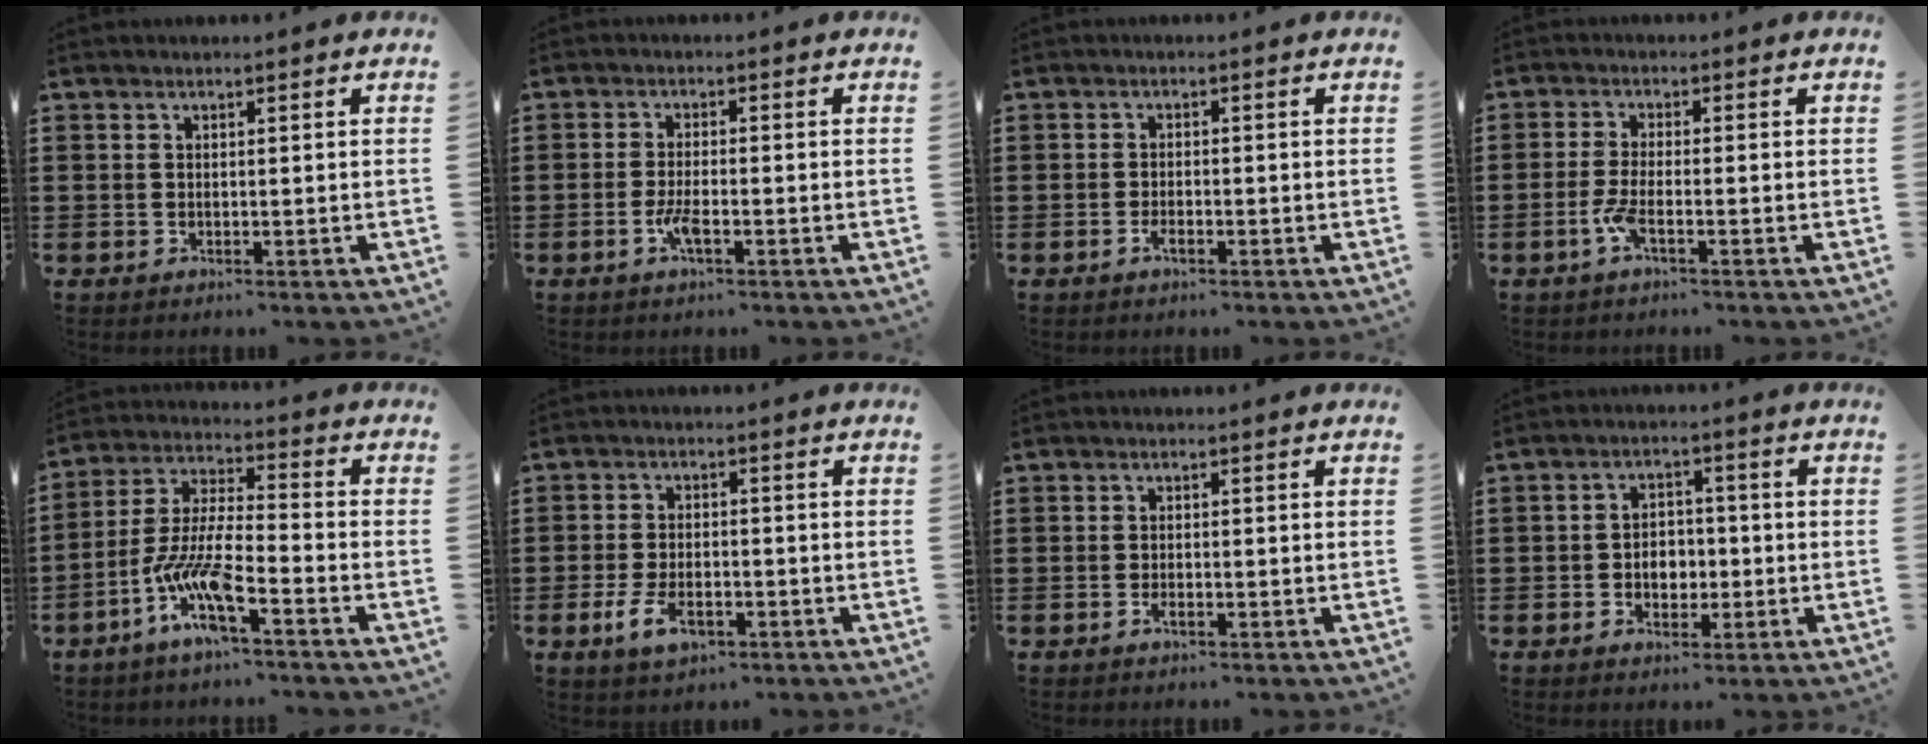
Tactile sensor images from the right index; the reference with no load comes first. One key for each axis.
{"total": 3.4, "fx": -1.6, "fy": 0.5, "fz": 3.0, "tx": -0.071, "ty": -0.008, "tz": -0.034}
{"total": 1.5, "fx": -1.0, "fy": 0.5, "fz": 1.1, "tx": -0.021, "ty": -0.003, "tz": -0.018}
{"total": 3.5, "fx": -1.8, "fy": 0.5, "fz": 3.0, "tx": -0.079, "ty": -0.010, "tz": -0.041}
{"total": 9.8, "fx": -5.6, "fy": 1.9, "fz": 7.9, "tx": -0.187, "ty": -0.011, "tz": -0.113}
{"total": 4.8, "fx": -2.1, "fy": 2.5, "fz": 3.5, "tx": -0.087, "ty": -0.005, "tz": -0.044}
{"total": 1.1, "fx": -0.7, "fy": 0.4, "fz": 0.8, "tx": -0.017, "ty": -0.003, "tz": -0.013}
{"total": 3.7, "fx": -1.0, "fy": 2.8, "fz": 2.2, "tx": -0.031, "ty": 0.000, "tz": -0.025}